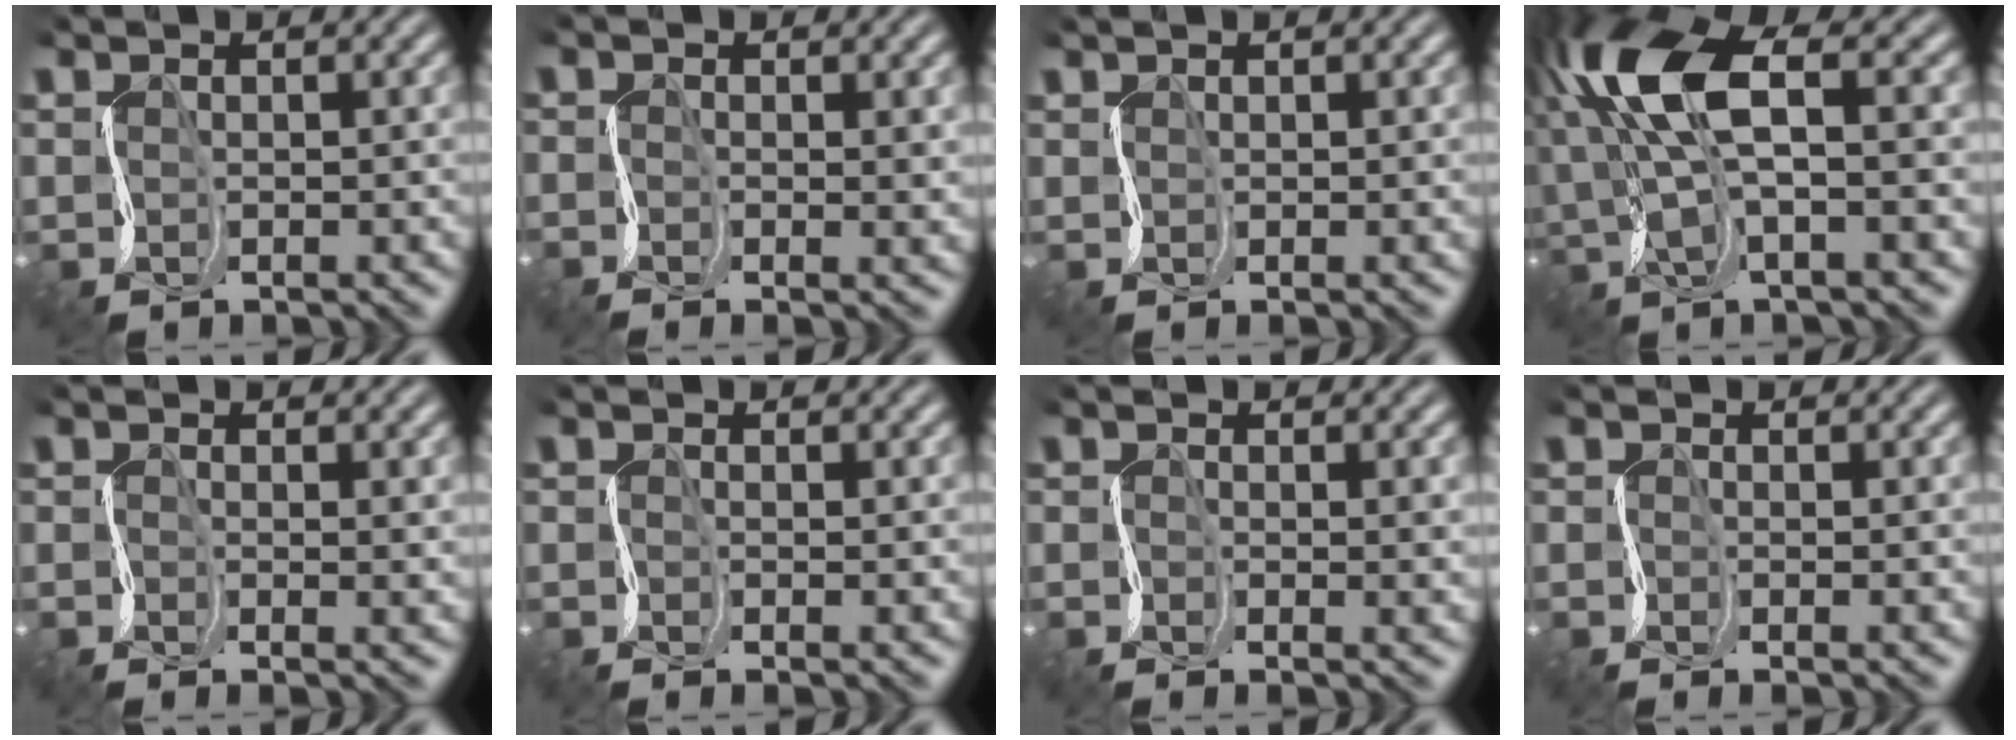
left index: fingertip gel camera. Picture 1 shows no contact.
{"total": 1.2, "force": [0.2, -0.1, 1.2], "torque": [-0.018, 0.002, -0.004]}
{"total": 0.7, "force": [0.5, -0.3, 0.4], "torque": [-0.007, 0.007, 0.007]}
{"total": 9.7, "force": [2.4, 3.4, 8.8], "torque": [-0.204, 0.016, 0.035]}
{"total": 1.2, "force": [0.2, 0.0, 1.2], "torque": [-0.014, 0.003, -0.006]}
{"total": 0.8, "force": [-0.2, 0.0, 0.8], "torque": [-0.002, 0.004, -0.017]}
{"total": 1.7, "force": [0.2, 0.2, 1.7], "torque": [-0.019, 0.004, -0.010]}
{"total": 1.0, "force": [-0.4, 0.0, 0.9], "torque": [-0.003, 0.006, -0.018]}